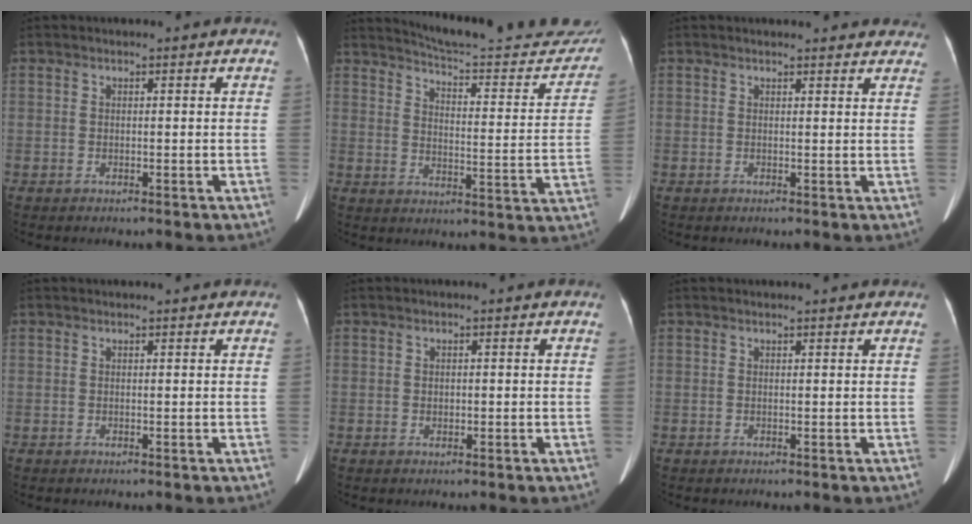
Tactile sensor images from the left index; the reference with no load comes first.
{"total": 23.6, "force": [22.3, 3.1, 6.9], "torque": [-0.083, -0.080, 0.271]}
{"total": 10.9, "force": [10.2, 2.4, 2.9], "torque": [-0.011, 0.007, 0.099]}
{"total": 1.2, "force": [1.1, 0.0, 0.4], "torque": [-0.009, 0.011, 0.016]}
{"total": 0.8, "force": [0.0, 0.6, 0.5], "torque": [-0.009, 0.000, 0.000]}
{"total": 2.5, "force": [2.3, 0.2, 0.7], "torque": [-0.011, 0.014, 0.027]}